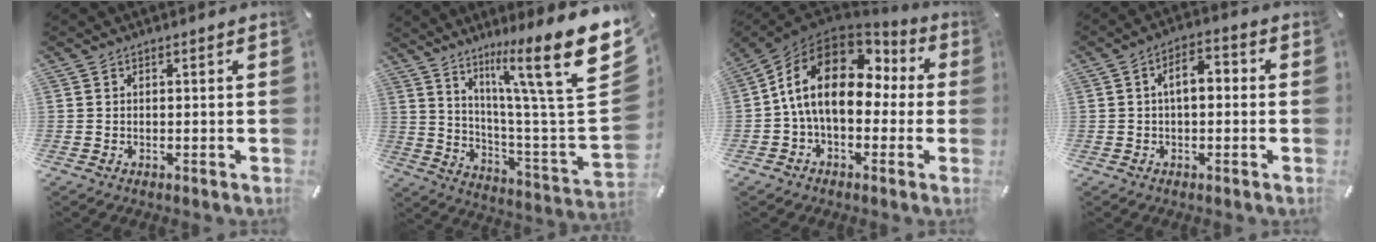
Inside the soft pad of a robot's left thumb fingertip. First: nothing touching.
{"total": 21.3, "force": [11.8, 3.2, 17.5], "torque": [-0.262, -0.089, 0.175]}
{"total": 17.7, "force": [2.6, 11.2, 13.5], "torque": [-0.271, 0.002, 0.041]}
{"total": 6.3, "force": [-0.1, 3.3, 5.3], "torque": [-0.083, 0.014, -0.006]}